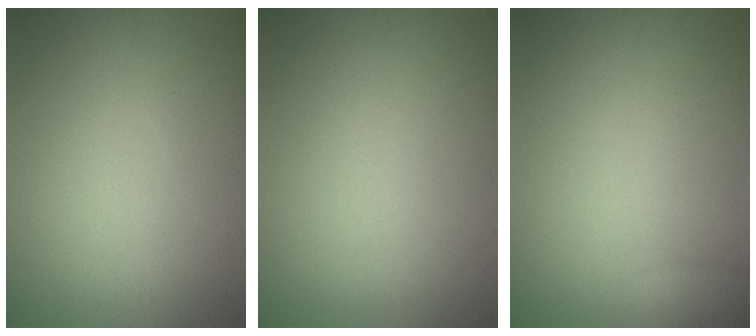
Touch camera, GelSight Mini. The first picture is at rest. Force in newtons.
{"total": 0.0}
{"total": 2.2, "press": 2.2, "slide": 0.1}